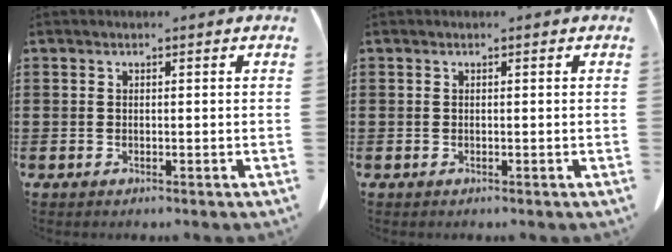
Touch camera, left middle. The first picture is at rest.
{"total": 0.0}